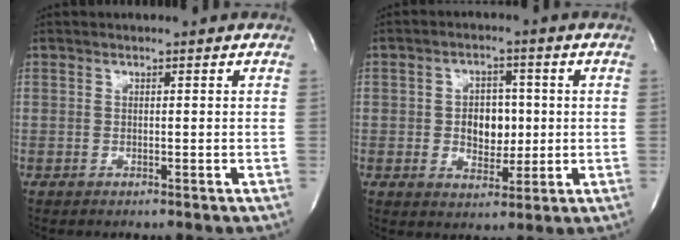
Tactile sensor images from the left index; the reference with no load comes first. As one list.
[{"total": 5.7, "force": [-0.3, 4.0, 4.1], "torque": [-0.065, 0.003, 0.001]}]